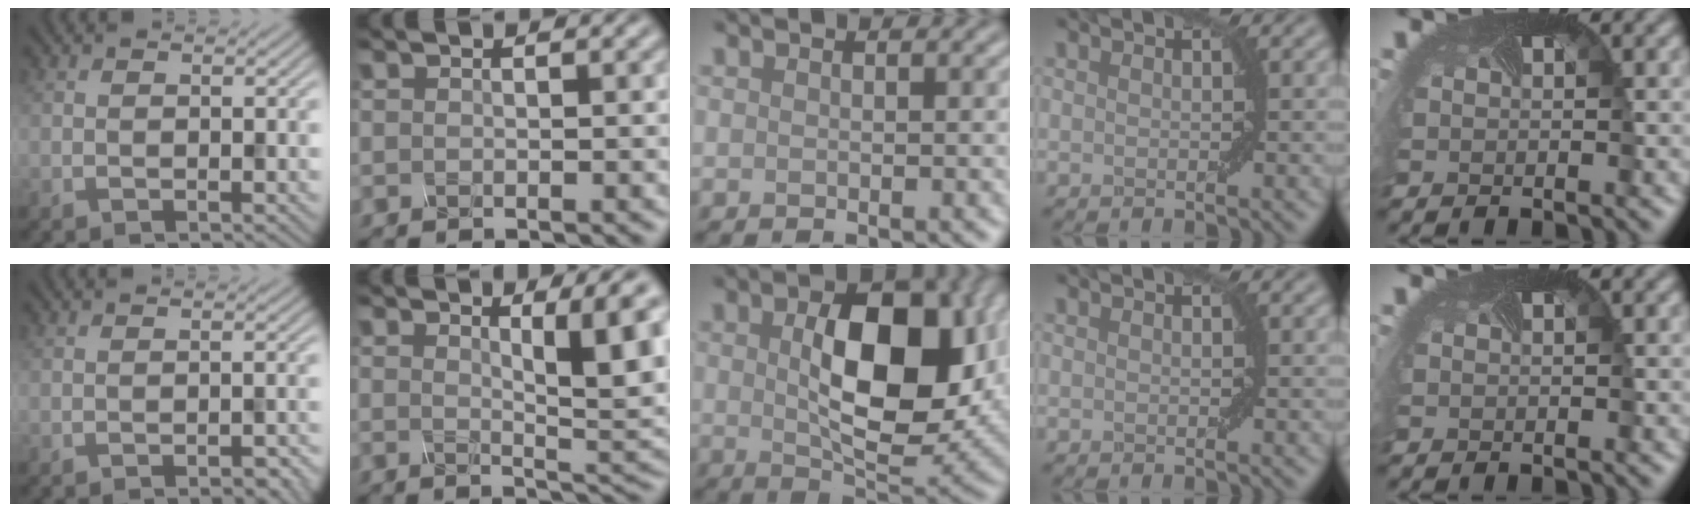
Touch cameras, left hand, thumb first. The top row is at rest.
{"thumb": {"total": 2.4, "force": [-1.7, 0.5, 1.5], "torque": [-0.017, 0.002, -0.023]}, "index": {"total": 6.8, "force": [2.1, 1.6, 6.2], "torque": [-0.073, -0.010, 0.035]}, "middle": {"total": 11.0, "force": [1.0, 5.6, 9.4], "torque": [-0.144, 0.001, 0.023]}}